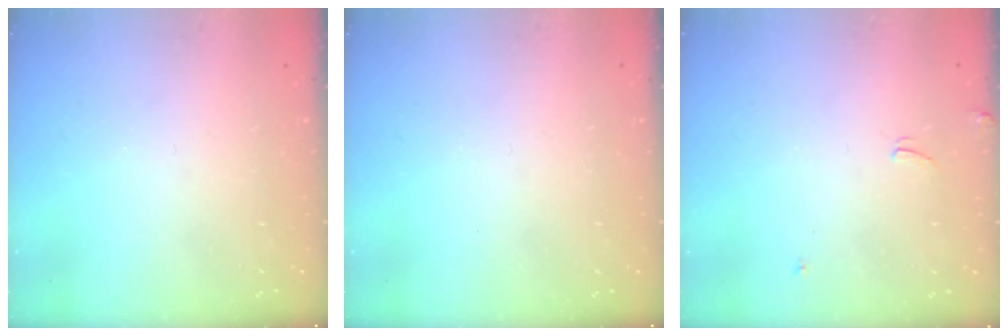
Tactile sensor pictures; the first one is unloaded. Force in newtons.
{"total": 0.0}
{"total": 3.5, "press": 3.5, "slide": 0.4}